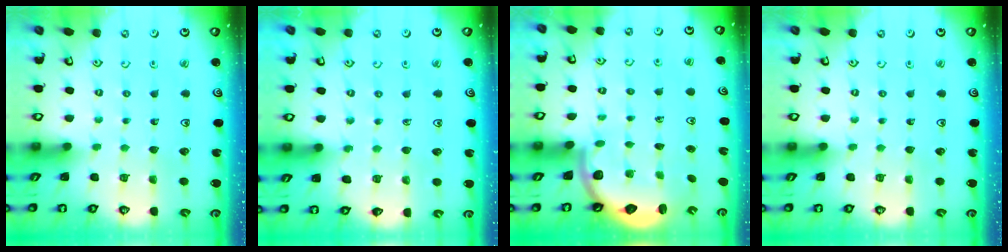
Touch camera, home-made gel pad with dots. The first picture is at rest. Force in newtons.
{"total": 6.4, "press": 6.3, "slide": 1.2}
{"total": 2.7, "press": 2.4, "slide": 1.2}
{"total": 0.0}